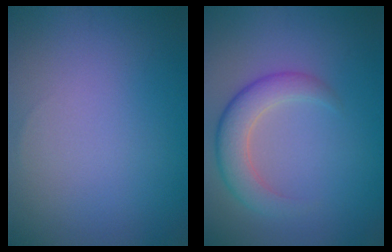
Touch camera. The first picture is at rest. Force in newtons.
{"total": 4.3, "press": 4.3, "slide": 0.1}